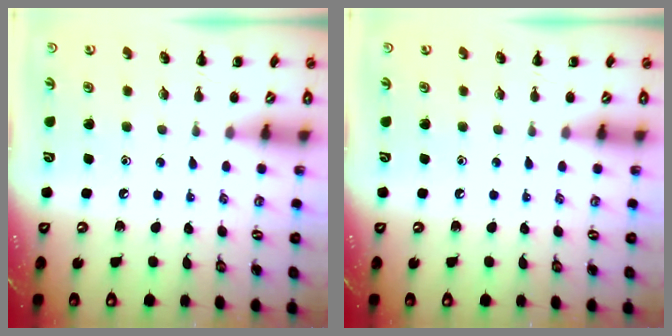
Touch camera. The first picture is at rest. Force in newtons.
{"total": 0.0}